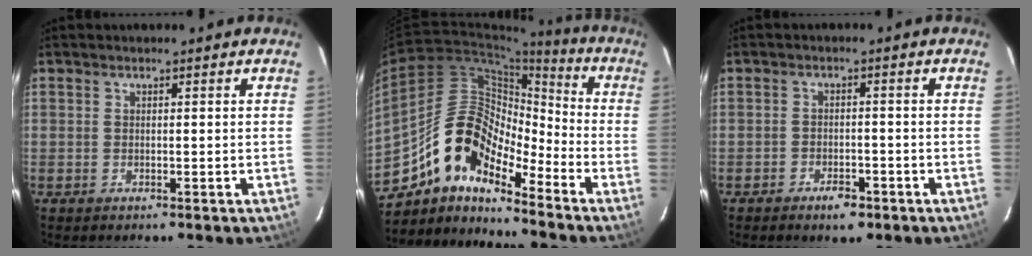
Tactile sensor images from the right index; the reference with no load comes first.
{"total": 14.2, "force": [-10.4, 5.5, 7.9], "torque": [-0.133, 0.013, -0.209]}
{"total": 4.2, "force": [-2.9, 2.0, 2.2], "torque": [-0.052, 0.002, -0.043]}